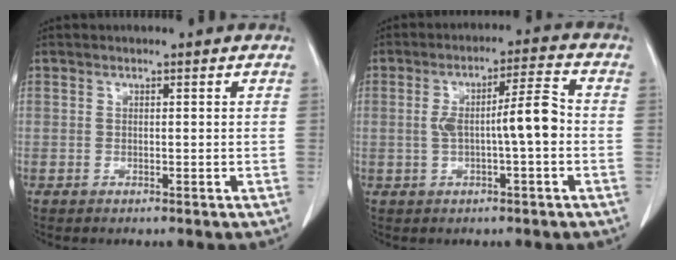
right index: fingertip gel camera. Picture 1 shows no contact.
{"total": 7.3, "force": [-0.7, 0.6, 7.3], "torque": [-0.125, 0.019, -0.011]}